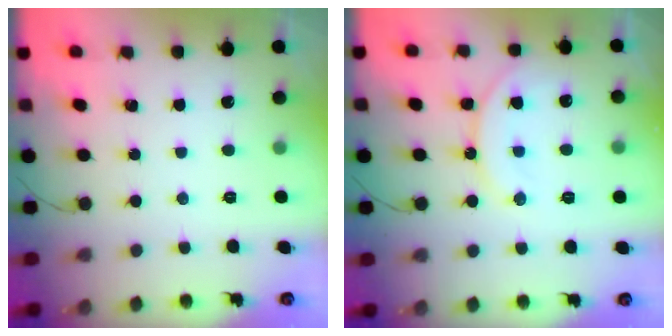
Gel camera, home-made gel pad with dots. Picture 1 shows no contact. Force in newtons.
{"total": 13.3, "press": 13.2, "slide": 1.4}